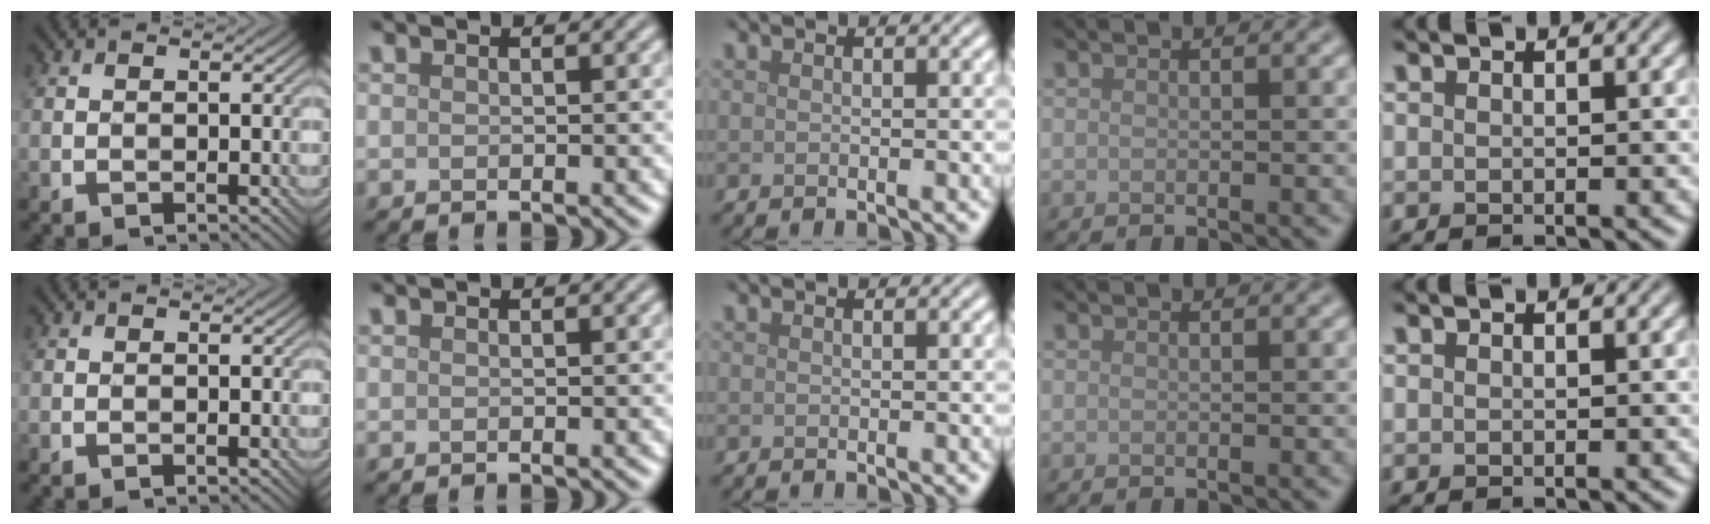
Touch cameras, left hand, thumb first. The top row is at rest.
{}